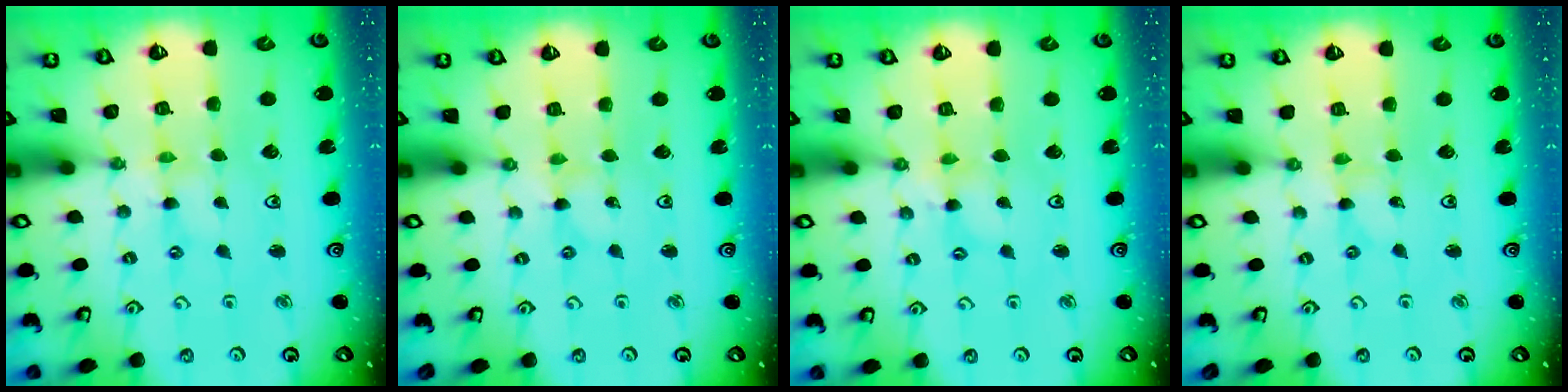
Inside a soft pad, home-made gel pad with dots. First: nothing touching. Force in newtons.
{"total": 0.0}
{"total": 1.7, "press": 1.7, "slide": 0.3}
{"total": 0.0}